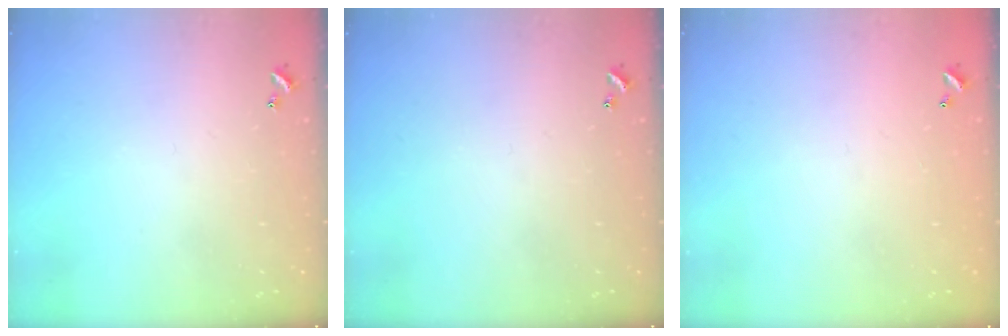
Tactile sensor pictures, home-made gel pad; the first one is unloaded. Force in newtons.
{"total": 0.0}
{"total": 2.7, "press": 2.7, "slide": 0.1}